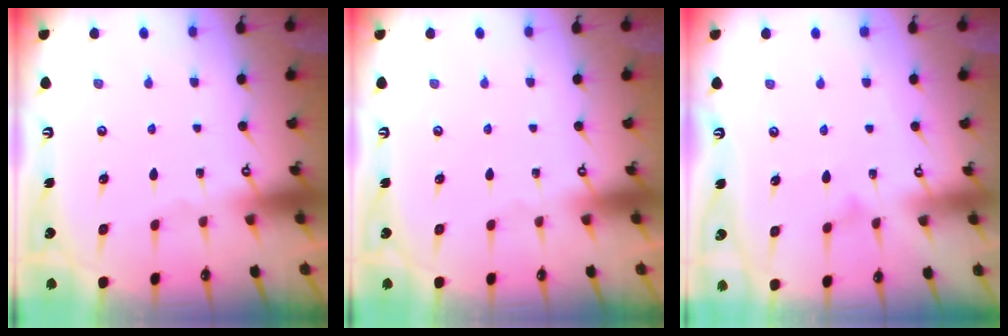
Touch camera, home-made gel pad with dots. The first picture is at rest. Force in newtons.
{"total": 0.0}
{"total": 3.9, "press": 3.8, "slide": 0.2}